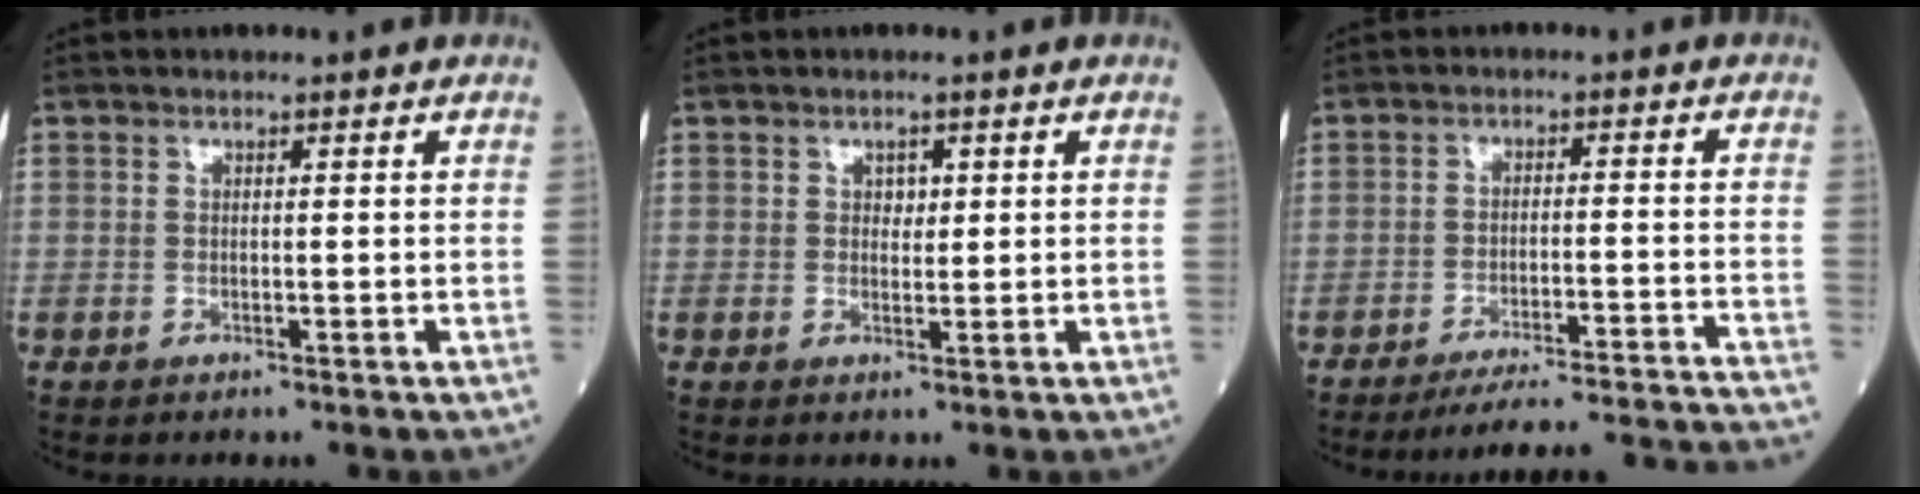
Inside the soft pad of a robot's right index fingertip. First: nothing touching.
{"total": 1.6, "force": [0.6, 1.1, 1.0], "torque": [-0.009, -0.002, 0.008]}
{"total": 22.1, "force": [-21.0, -1.9, 6.7], "torque": [-0.046, -0.029, -0.274]}